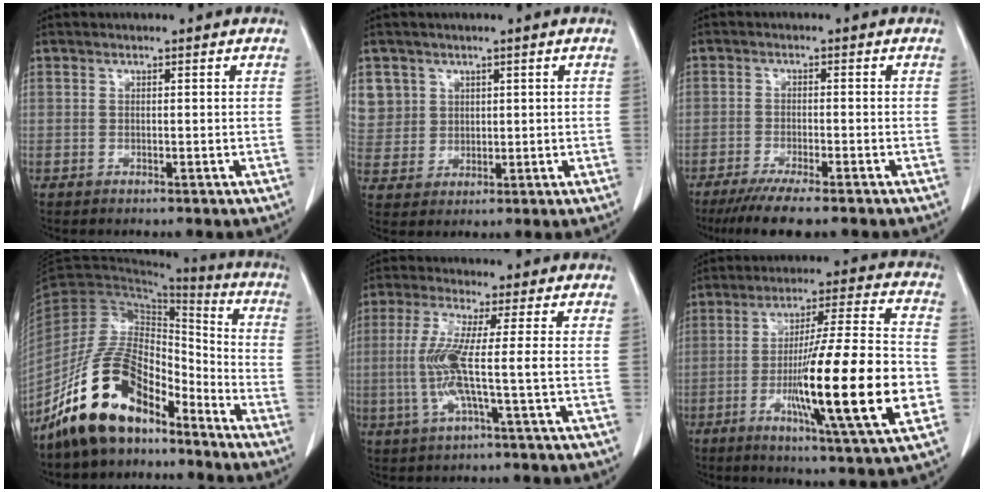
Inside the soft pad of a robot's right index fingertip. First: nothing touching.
{"total": 6.9, "force": [3.2, 6.1, 0.1], "torque": [0.000, 0.010, 0.076]}
{"total": 8.1, "force": [-6.3, 1.0, 4.9], "torque": [-0.071, -0.016, -0.096]}
{"total": 14.5, "force": [-10.8, 6.0, 7.5], "torque": [-0.146, 0.030, -0.200]}
{"total": 8.1, "force": [-0.9, -0.5, 8.0], "torque": [-0.175, -0.005, -0.022]}
{"total": 21.1, "force": [-5.2, 0.6, 20.5], "torque": [-0.326, -0.013, -0.082]}